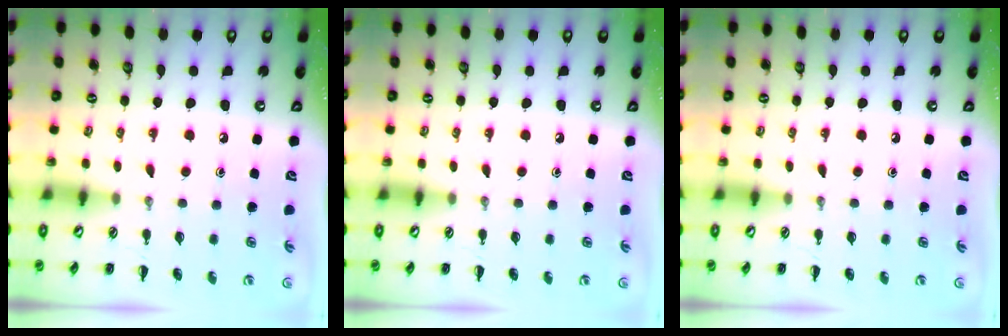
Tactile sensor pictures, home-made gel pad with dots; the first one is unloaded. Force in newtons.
{"total": 0.0}
{"total": 0.0}